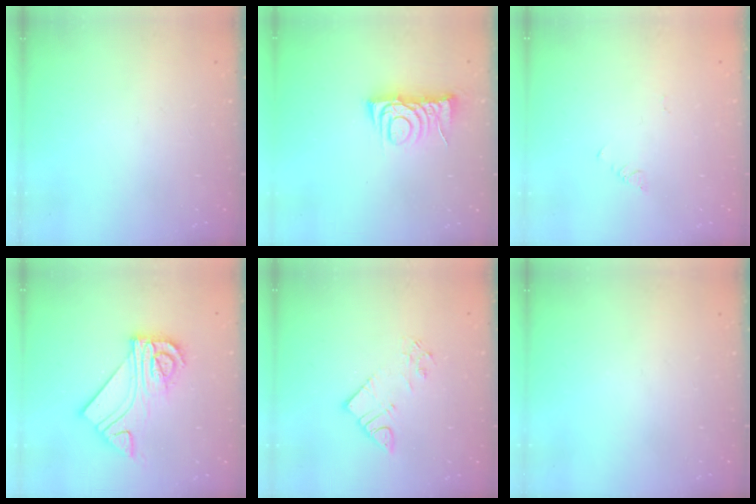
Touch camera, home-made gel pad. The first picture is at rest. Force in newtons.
{"total": 6.8, "press": 6.8, "slide": 0.6}
{"total": 1.9, "press": 1.9, "slide": 0.4}
{"total": 13.3, "press": 13.3, "slide": 1.3}
{"total": 6.3, "press": 6.3, "slide": 0.4}
{"total": 0.0}